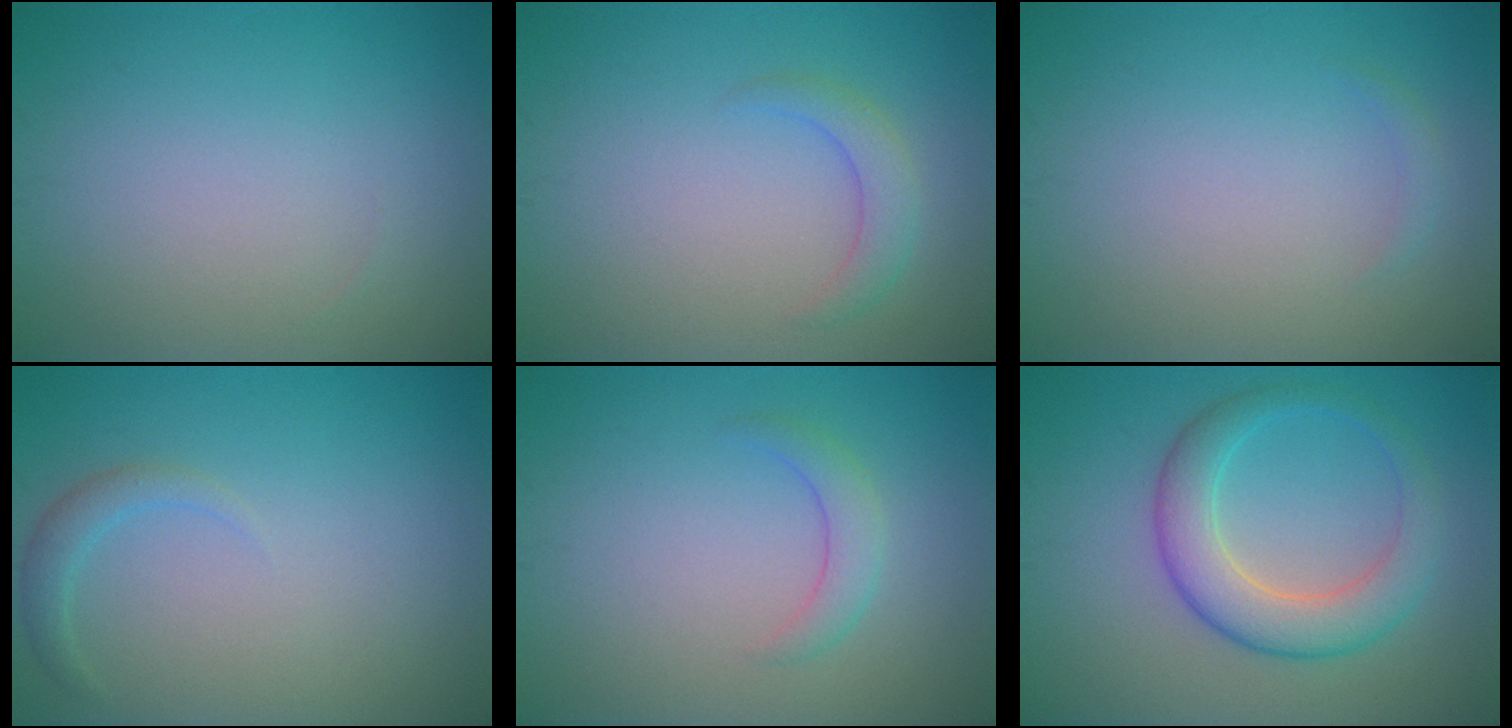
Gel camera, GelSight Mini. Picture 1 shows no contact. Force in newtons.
{"total": 2.0, "press": 2.0, "slide": 0.1}
{"total": 0.7, "press": 0.7, "slide": 0.1}
{"total": 1.5, "press": 1.5, "slide": 0.2}
{"total": 1.9, "press": 1.9, "slide": 0.2}
{"total": 5.2, "press": 5.2, "slide": 0.2}